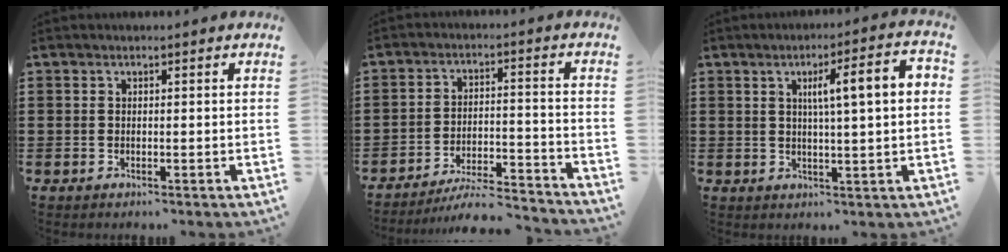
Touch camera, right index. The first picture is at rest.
{"total": 6.5, "force": [-6.1, 0.6, 1.9], "torque": [-0.035, 0.004, -0.119]}
{"total": 7.2, "force": [1.3, 1.0, 7.0], "torque": [-0.118, -0.005, 0.010]}